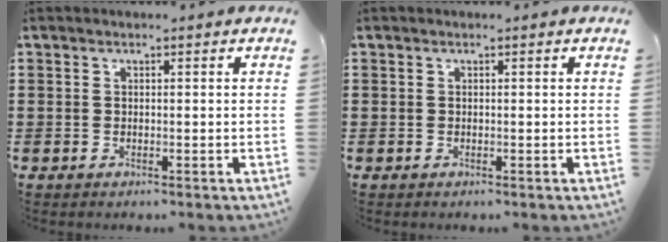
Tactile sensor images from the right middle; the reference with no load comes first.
{"total": 0.0}